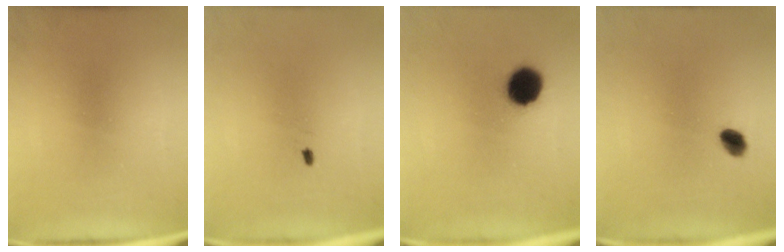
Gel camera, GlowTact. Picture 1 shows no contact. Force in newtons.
{"total": 0.5}
{"total": 8.9}
{"total": 2.8}